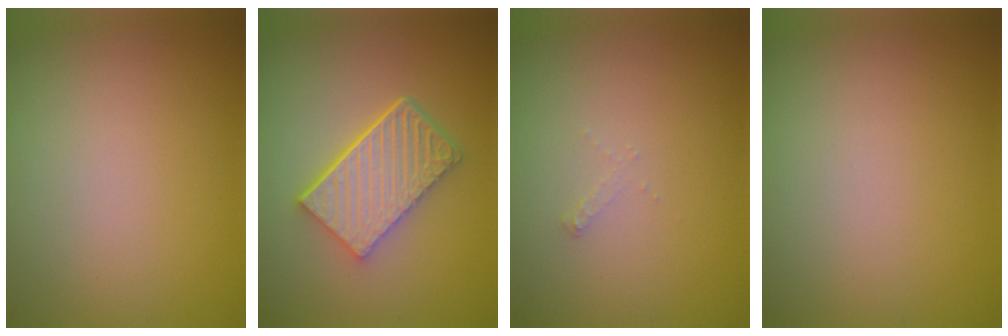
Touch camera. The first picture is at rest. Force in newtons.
{"total": 6.2, "press": 4.5, "slide": 4.2}
{"total": 0.5, "press": 0.5, "slide": 0.1}
{"total": 0.0}